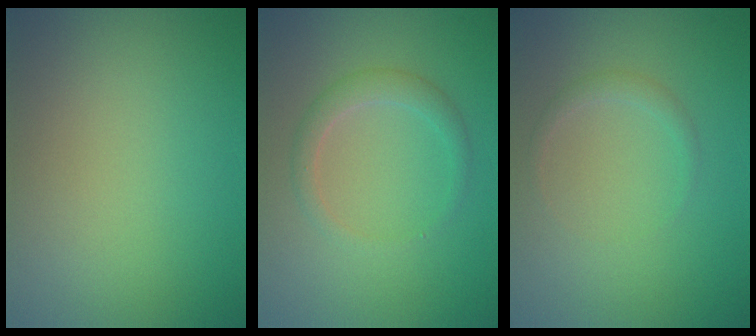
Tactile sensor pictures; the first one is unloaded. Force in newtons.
{"total": 1.9, "press": 1.9, "slide": 0.0}
{"total": 1.0, "press": 1.0, "slide": 0.1}